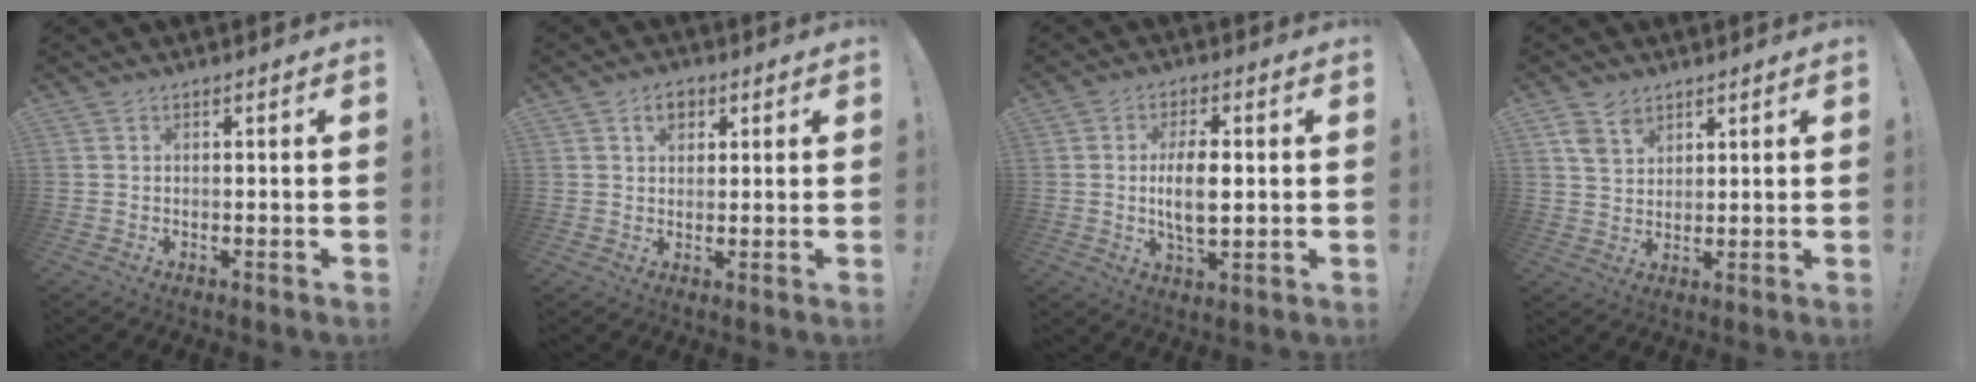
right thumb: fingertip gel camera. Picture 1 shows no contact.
{"total": 4.4, "force": [2.0, 3.0, 2.4], "torque": [-0.025, -0.004, 0.033]}
{"total": 9.1, "force": [0.2, 4.0, 8.2], "torque": [-0.144, -0.005, -0.002]}
{"total": 6.0, "force": [4.1, 3.9, 2.1], "torque": [-0.029, -0.021, 0.078]}